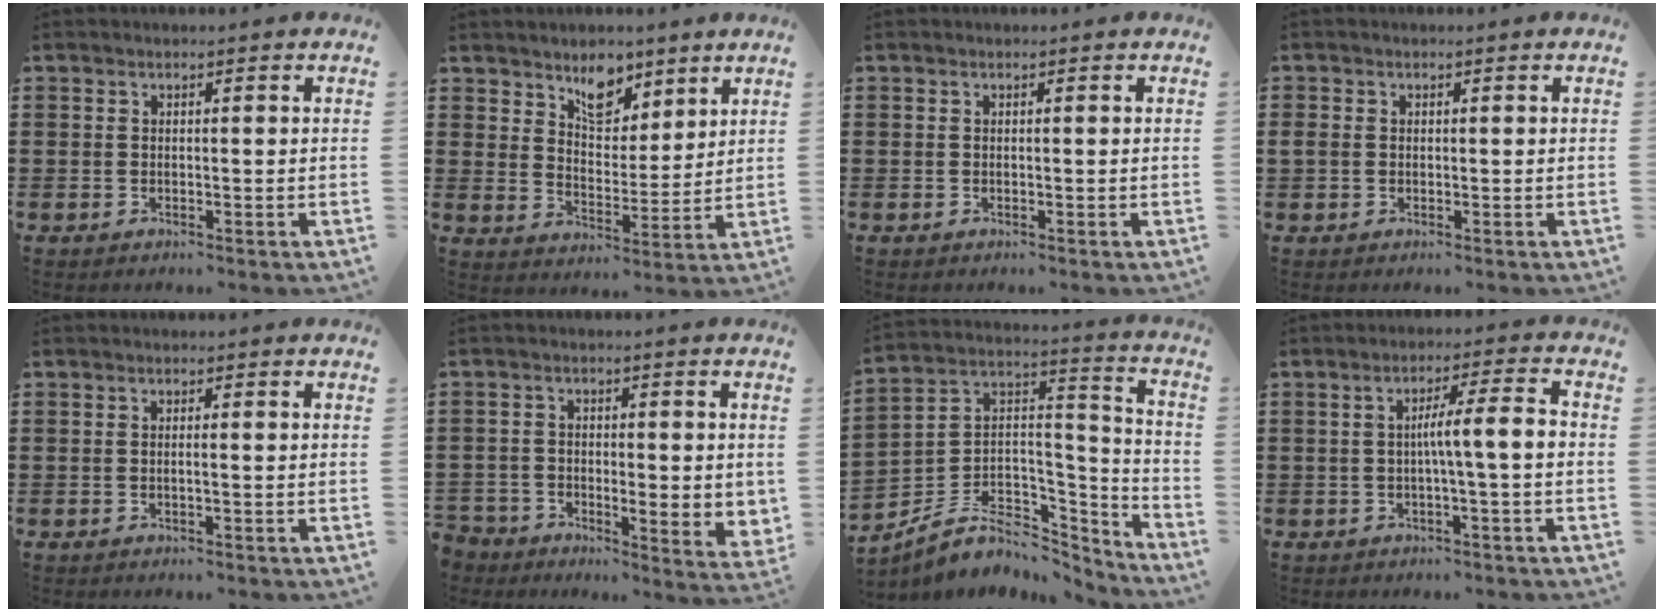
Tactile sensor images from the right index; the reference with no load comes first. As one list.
[{"total": 7.4, "force": [5.4, 3.9, 3.2], "torque": [-0.061, -0.011, 0.096]}, {"total": 0.0}, {"total": 1.0, "force": [-0.2, 0.9, 0.3], "torque": [-0.009, 0.005, -0.004]}, {"total": 0.6, "force": [-0.2, -0.2, 0.6], "torque": [-0.011, -0.003, -0.004]}, {"total": 3.6, "force": [-1.6, 2.4, 2.3], "torque": [-0.046, 0.005, -0.033]}, {"total": 7.4, "force": [-4.2, 5.2, 3.1], "torque": [-0.075, -0.006, -0.075]}, {"total": 5.6, "force": [-0.6, 0.3, 5.6], "torque": [-0.102, 0.002, -0.017]}]